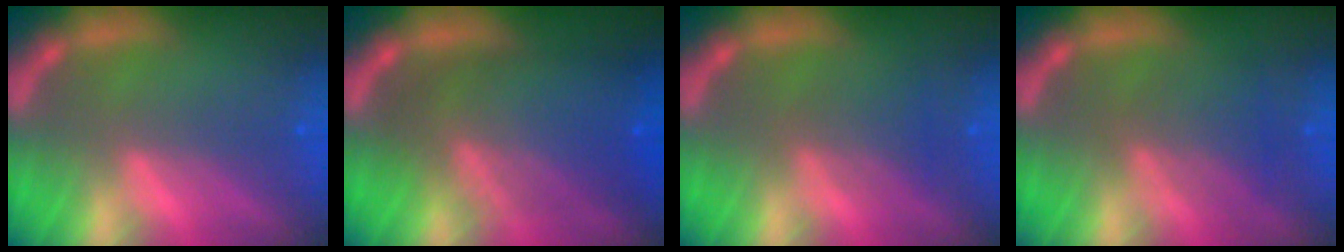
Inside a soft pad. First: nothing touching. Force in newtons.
{"total": 9.1}
{"total": 2.5}
{"total": 3.5}